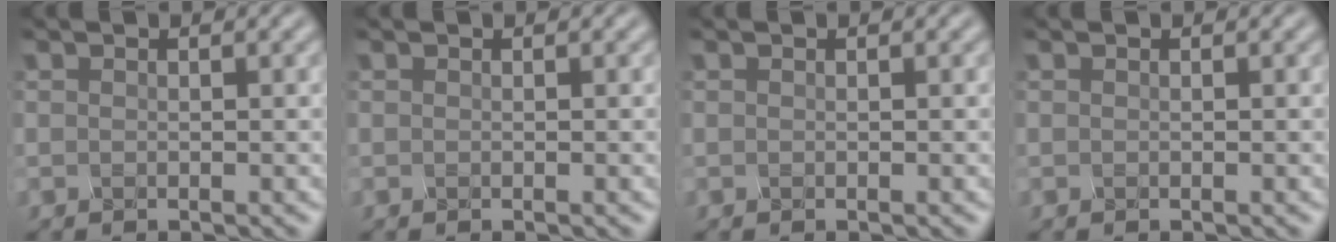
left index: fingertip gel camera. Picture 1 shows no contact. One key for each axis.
{"total": 0.0}
{"total": 0.0}
{"total": 0.0}